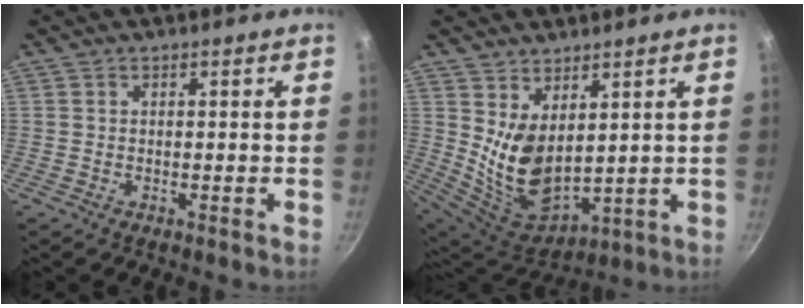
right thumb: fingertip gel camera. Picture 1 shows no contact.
{"total": 11.1, "force": [3.8, 6.4, 8.2], "torque": [-0.132, -0.055, 0.094]}